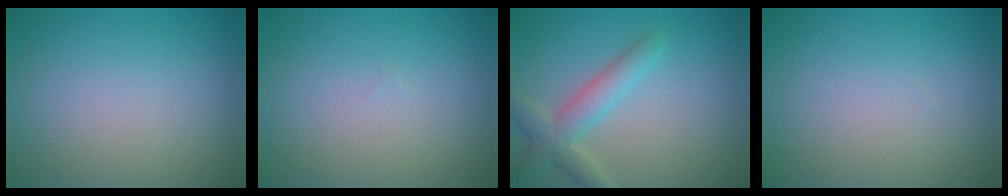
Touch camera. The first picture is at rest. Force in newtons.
{"total": 0.0}
{"total": 3.6, "press": 3.6, "slide": 0.2}
{"total": 0.0}